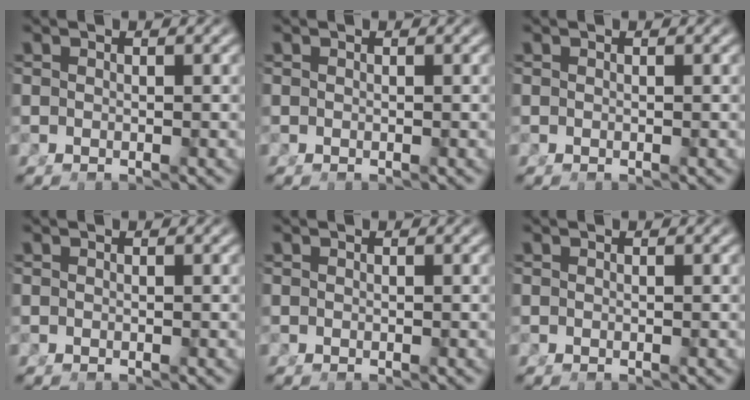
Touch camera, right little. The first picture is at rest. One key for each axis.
{"total": 0.0}
{"total": 0.0}
{"total": 0.0}
{"total": 0.0}
{"total": 0.0}